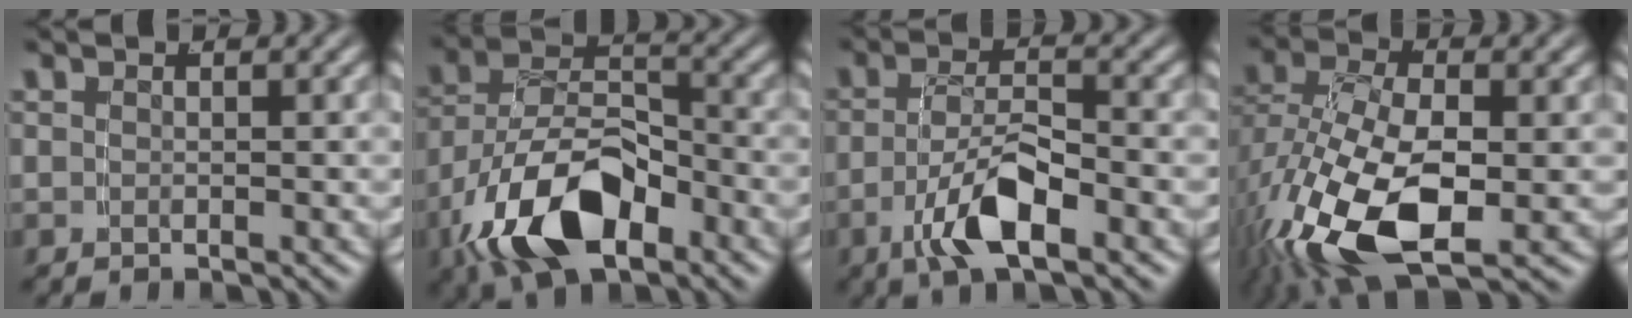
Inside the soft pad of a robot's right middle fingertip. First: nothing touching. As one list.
[{"total": 10.6, "force": [-3.7, 6.8, 7.3], "torque": [-0.142, -0.038, -0.047]}, {"total": 5.3, "force": [-2.3, 1.6, 4.5], "torque": [-0.069, -0.009, -0.033]}, {"total": 9.9, "force": [-2.7, 5.0, 8.1], "torque": [-0.180, -0.043, -0.014]}]